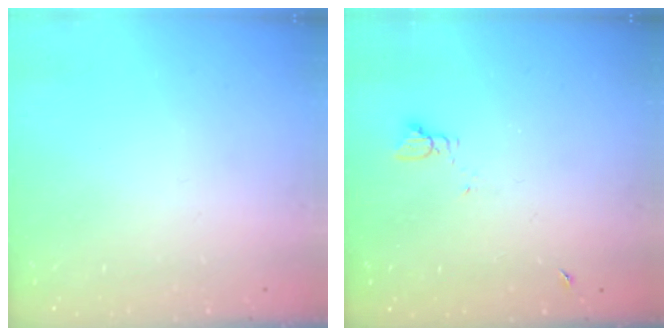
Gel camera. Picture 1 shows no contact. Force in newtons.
{"total": 2.7, "press": 2.7, "slide": 0.3}